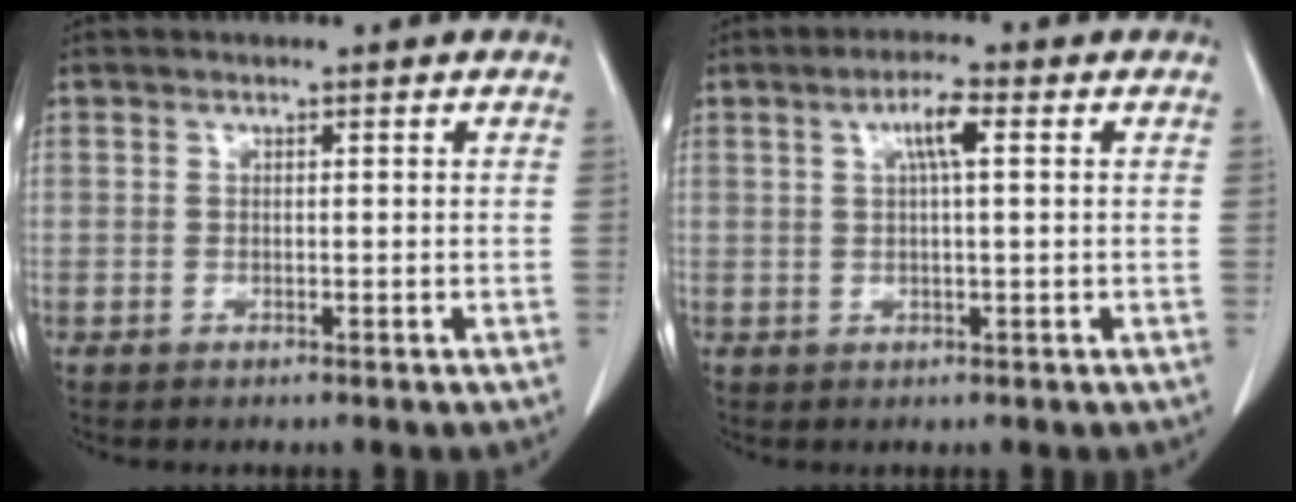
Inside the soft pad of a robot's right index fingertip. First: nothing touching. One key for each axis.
{"total": 4.3, "fx": 1.3, "fy": 0.8, "fz": 4.0, "tx": -0.080, "ty": 0.009, "tz": 0.026}